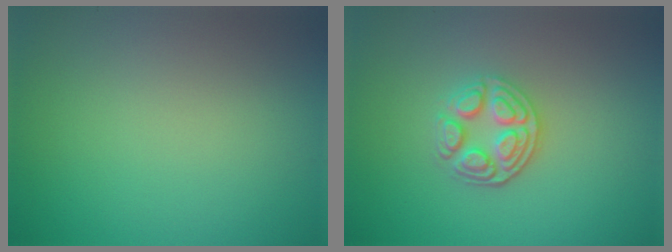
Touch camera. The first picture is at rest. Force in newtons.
{"total": 3.6, "press": 3.1, "slide": 1.8}